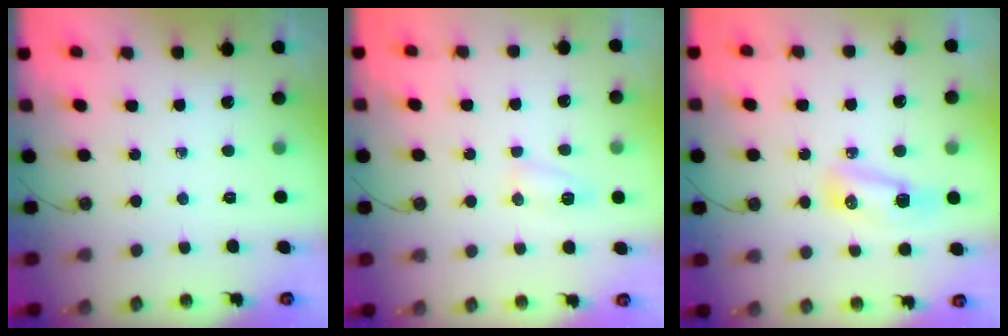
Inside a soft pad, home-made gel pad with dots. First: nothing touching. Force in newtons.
{"total": 6.0, "press": 6.0, "slide": 0.7}
{"total": 9.3, "press": 8.4, "slide": 4.0}